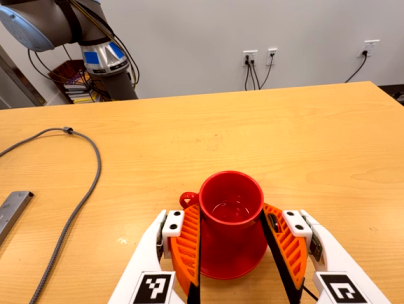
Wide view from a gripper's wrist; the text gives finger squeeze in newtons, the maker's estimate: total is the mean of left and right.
{"total": 2.7, "left": 2.1, "right": 3.2}